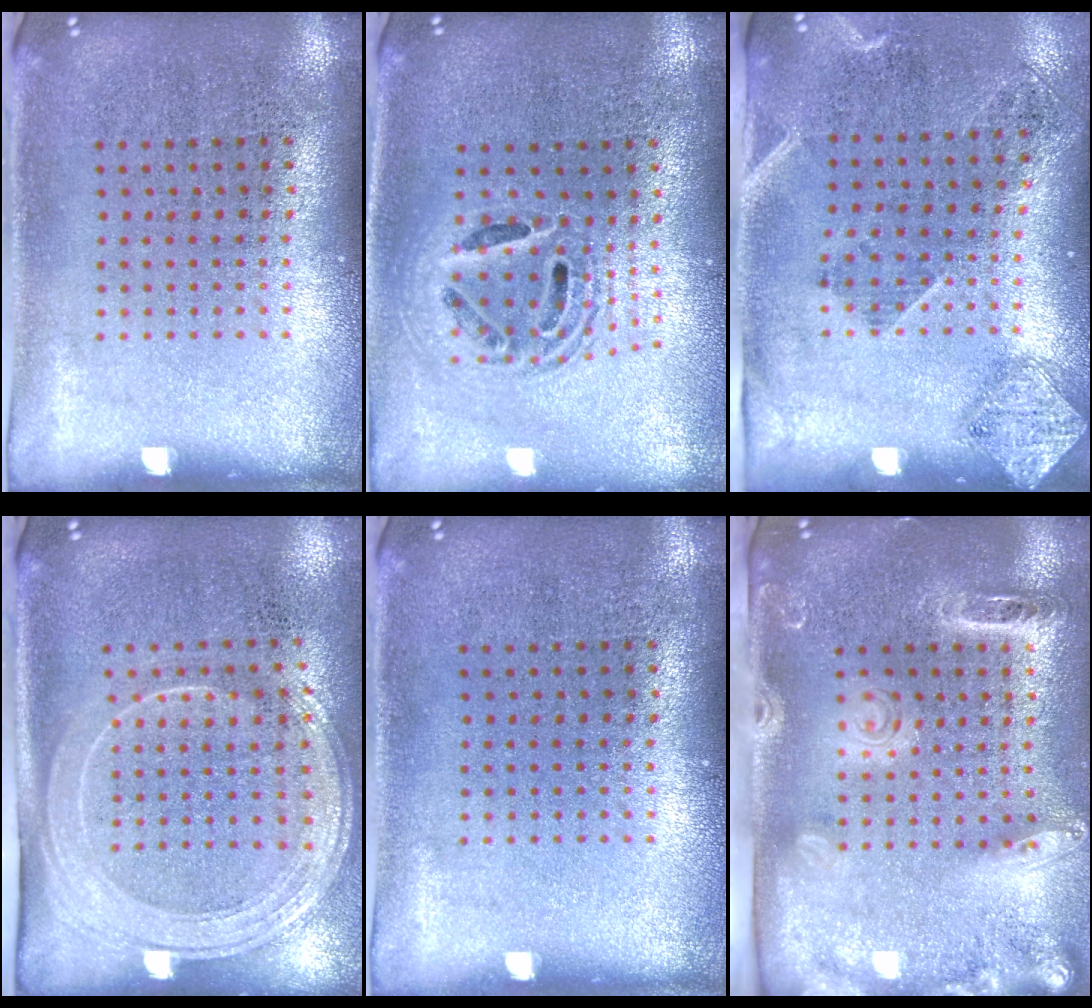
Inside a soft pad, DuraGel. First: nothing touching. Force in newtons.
{"total": 1.8, "press": 1.5, "slide": 1.0}
{"total": 1.7, "press": 1.3, "slide": 1.1}
{"total": 2.0, "press": 1.7, "slide": 1.1}
{"total": 0.0}
{"total": 2.6, "press": 2.0, "slide": 1.6}